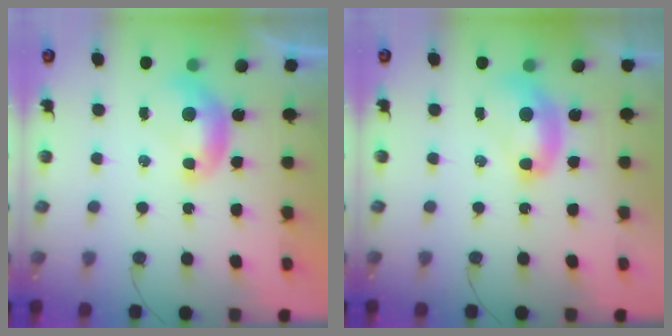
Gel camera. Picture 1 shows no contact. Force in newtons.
{"total": 2.7, "press": 2.7, "slide": 0.1}